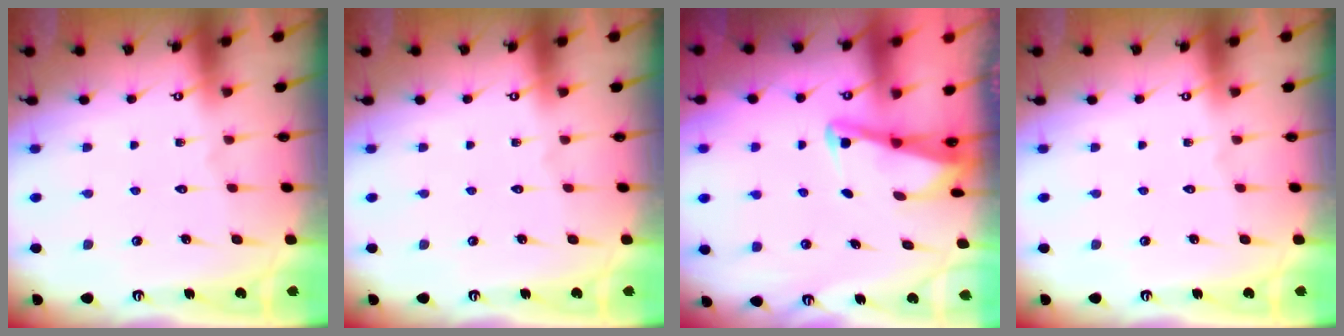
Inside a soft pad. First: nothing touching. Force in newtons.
{"total": 0.0}
{"total": 2.9, "press": 2.9, "slide": 0.3}
{"total": 0.0}